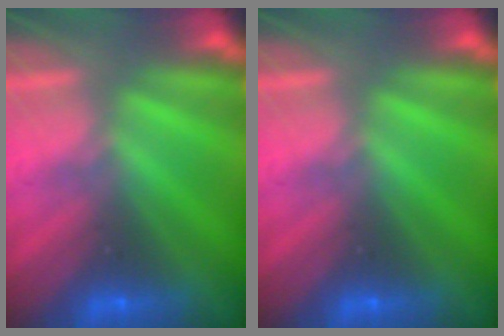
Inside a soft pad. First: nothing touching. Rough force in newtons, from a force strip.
{"total": 0.0}